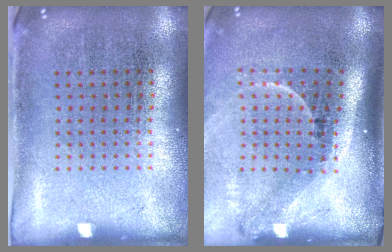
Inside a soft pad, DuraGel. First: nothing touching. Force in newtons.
{"total": 2.2, "press": 1.5, "slide": 1.7}